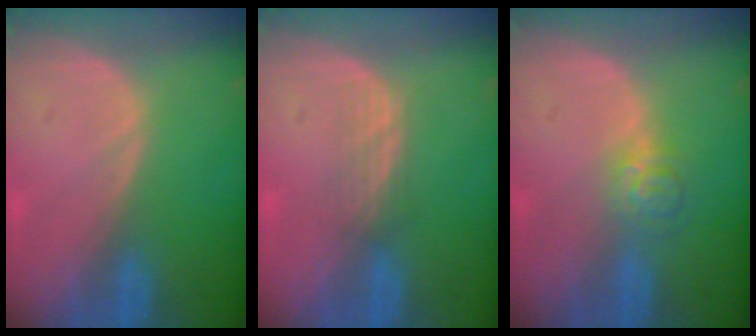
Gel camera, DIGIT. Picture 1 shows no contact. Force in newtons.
{"total": 2.3, "press": 2.2, "slide": 0.3}
{"total": 3.9, "press": 3.6, "slide": 1.6}